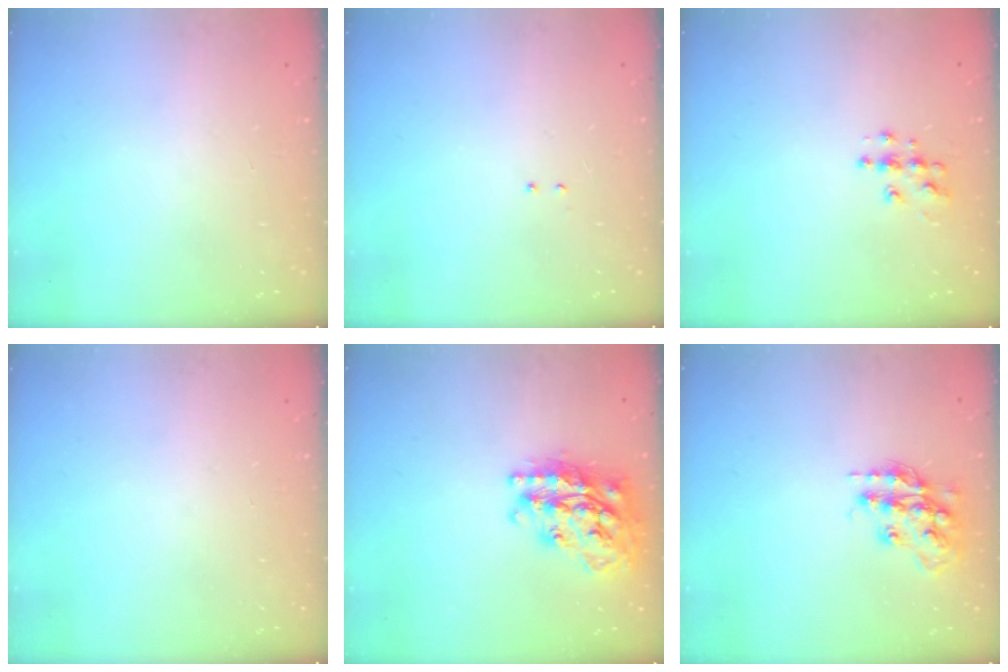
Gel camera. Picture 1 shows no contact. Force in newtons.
{"total": 2.1, "press": 2.0, "slide": 0.6}
{"total": 6.2, "press": 6.2, "slide": 0.2}
{"total": 0.0}
{"total": 22.9, "press": 22.9, "slide": 1.8}
{"total": 16.0, "press": 16.0, "slide": 1.2}